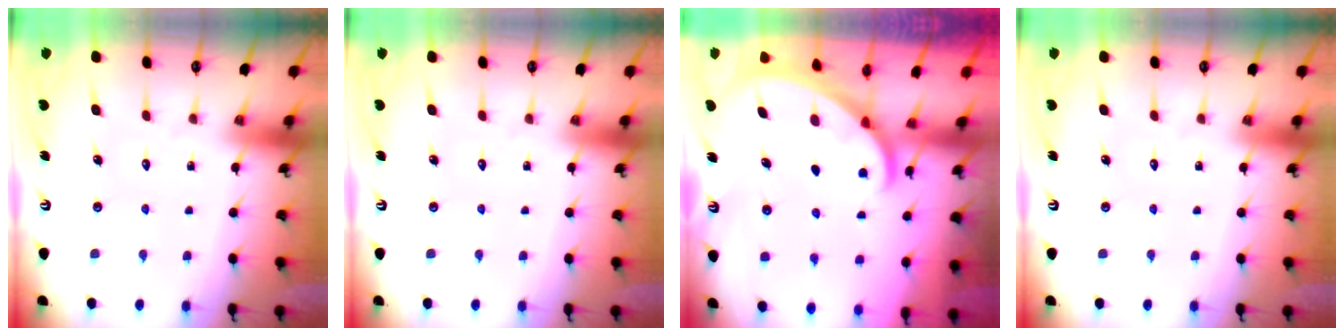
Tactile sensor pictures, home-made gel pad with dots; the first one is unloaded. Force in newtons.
{"total": 0.0}
{"total": 2.3, "press": 2.3, "slide": 0.1}
{"total": 0.0}